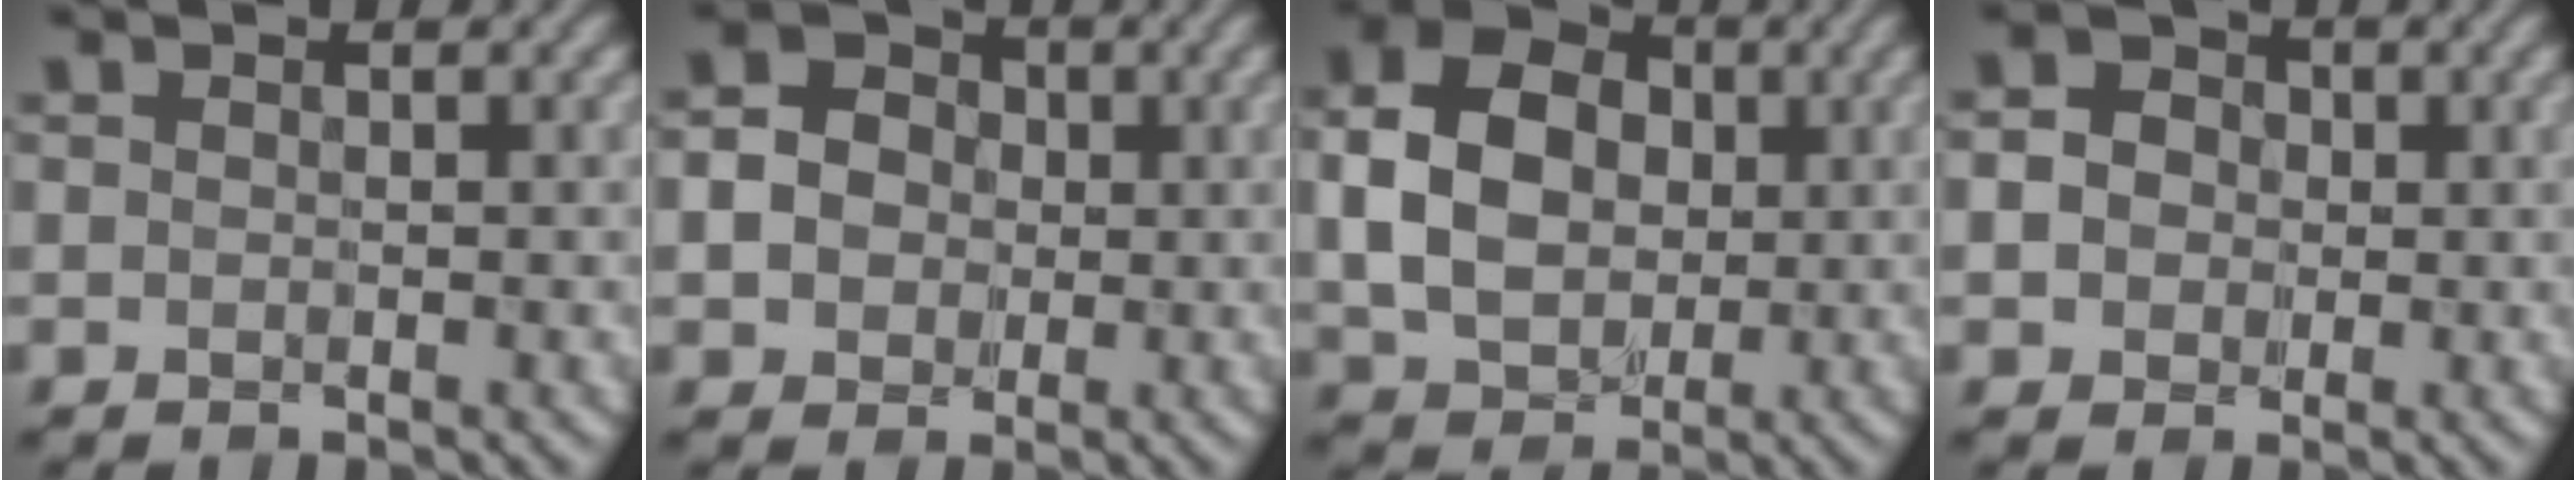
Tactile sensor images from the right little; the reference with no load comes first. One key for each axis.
{"total": 4.0, "fx": -0.6, "fy": 3.6, "fz": 1.7, "tx": -0.047, "ty": 0.007, "tz": -0.020}
{"total": 8.2, "fx": 0.0, "fy": 6.4, "fz": 5.1, "tx": -0.119, "ty": 0.004, "tz": 0.000}
{"total": 4.1, "fx": 0.3, "fy": 3.6, "fz": 1.8, "tx": -0.043, "ty": 0.015, "tz": -0.005}